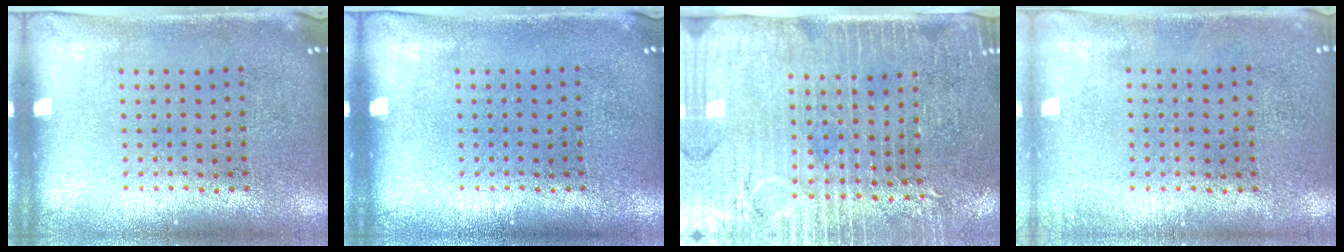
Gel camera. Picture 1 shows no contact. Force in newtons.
{"total": 0.0}
{"total": 3.6, "press": 3.3, "slide": 1.6}
{"total": 0.5, "press": 0.5, "slide": 0.1}